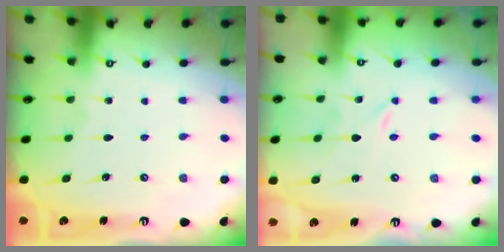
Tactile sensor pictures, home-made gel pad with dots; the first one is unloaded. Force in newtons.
{"total": 0.0}